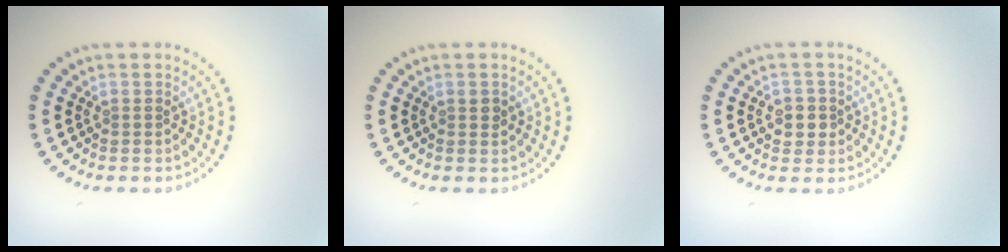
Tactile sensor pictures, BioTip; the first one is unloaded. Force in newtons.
{"total": 0.8, "press": 0.8, "slide": 0.3}
{"total": 2.1, "press": 2.0, "slide": 0.7}